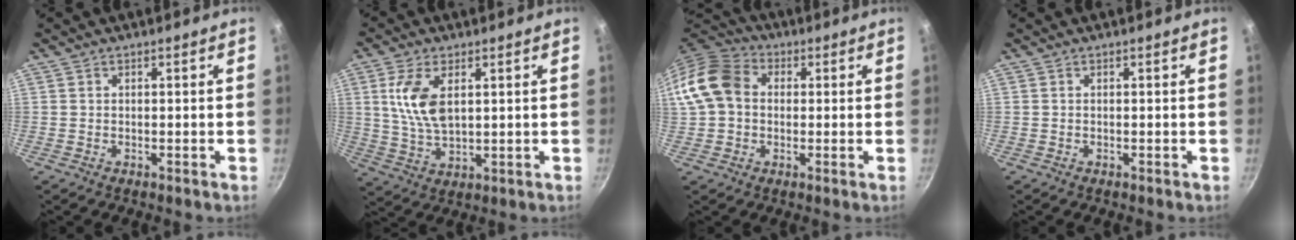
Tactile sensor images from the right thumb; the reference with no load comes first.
{"total": 9.6, "force": [2.6, 5.0, 7.7], "torque": [-0.149, -0.013, 0.055]}
{"total": 11.8, "force": [1.1, 9.3, 7.2], "torque": [-0.116, 0.025, 0.005]}
{"total": 0.0}